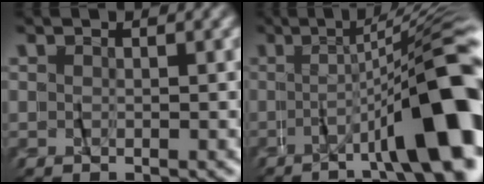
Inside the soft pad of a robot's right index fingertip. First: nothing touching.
{"total": 10.2, "force": [-4.5, -0.2, 9.2], "torque": [-0.117, -0.001, -0.064]}